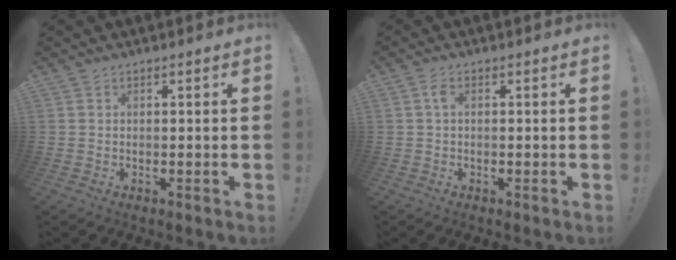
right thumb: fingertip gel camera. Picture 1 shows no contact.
{"total": 2.1, "force": [0.3, 1.1, 1.8], "torque": [-0.047, 0.011, 0.006]}